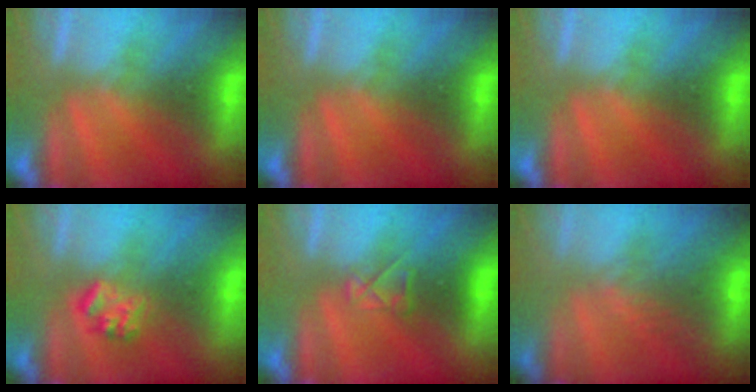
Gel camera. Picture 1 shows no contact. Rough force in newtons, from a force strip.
{"total": 0.0}
{"total": 0.0}
{"total": 2.3}
{"total": 2.9}
{"total": 8.7}